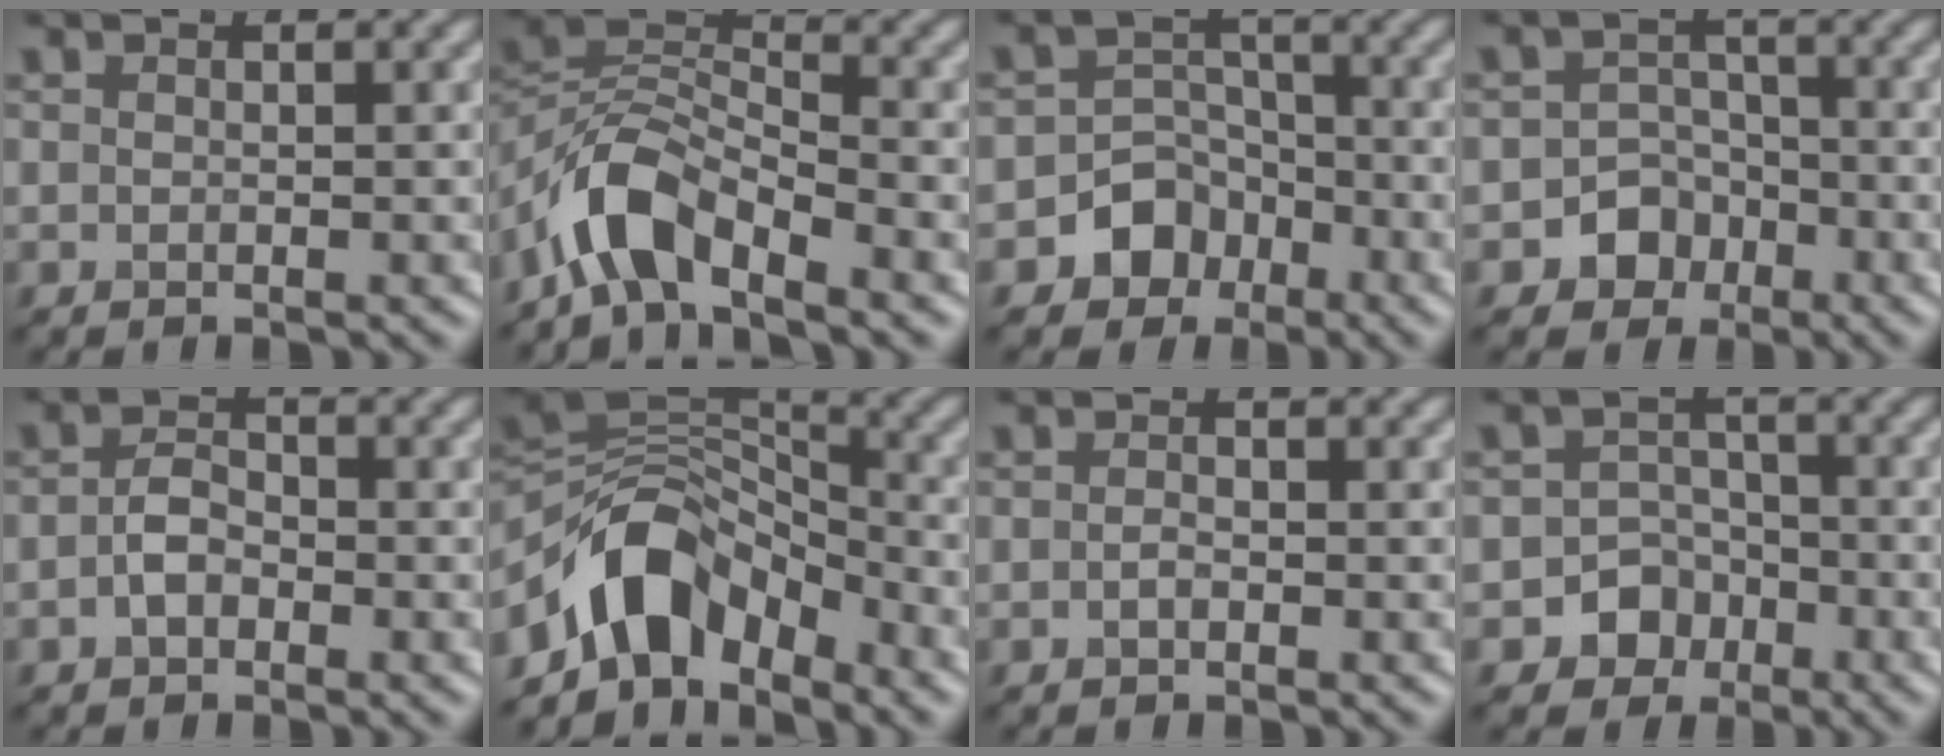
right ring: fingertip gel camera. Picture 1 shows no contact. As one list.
[{"total": 6.2, "force": [-4.4, 2.6, 3.6], "torque": [-0.061, 0.006, -0.095]}, {"total": 5.1, "force": [-2.8, 4.1, 1.1], "torque": [0.018, 0.005, -0.066]}, {"total": 4.2, "force": [-2.1, 3.5, 0.8], "torque": [0.024, 0.006, -0.046]}, {"total": 2.3, "force": [-0.7, 1.5, 1.5], "torque": [-0.032, 0.004, -0.018]}, {"total": 7.4, "force": [-4.7, 4.2, 3.8], "torque": [-0.045, 0.006, -0.095]}, {"total": 0.7, "force": [-0.3, 0.4, 0.5], "torque": [-0.012, 0.000, -0.006]}, {"total": 4.4, "force": [-2.2, 3.7, 0.7], "torque": [0.028, 0.003, -0.049]}]